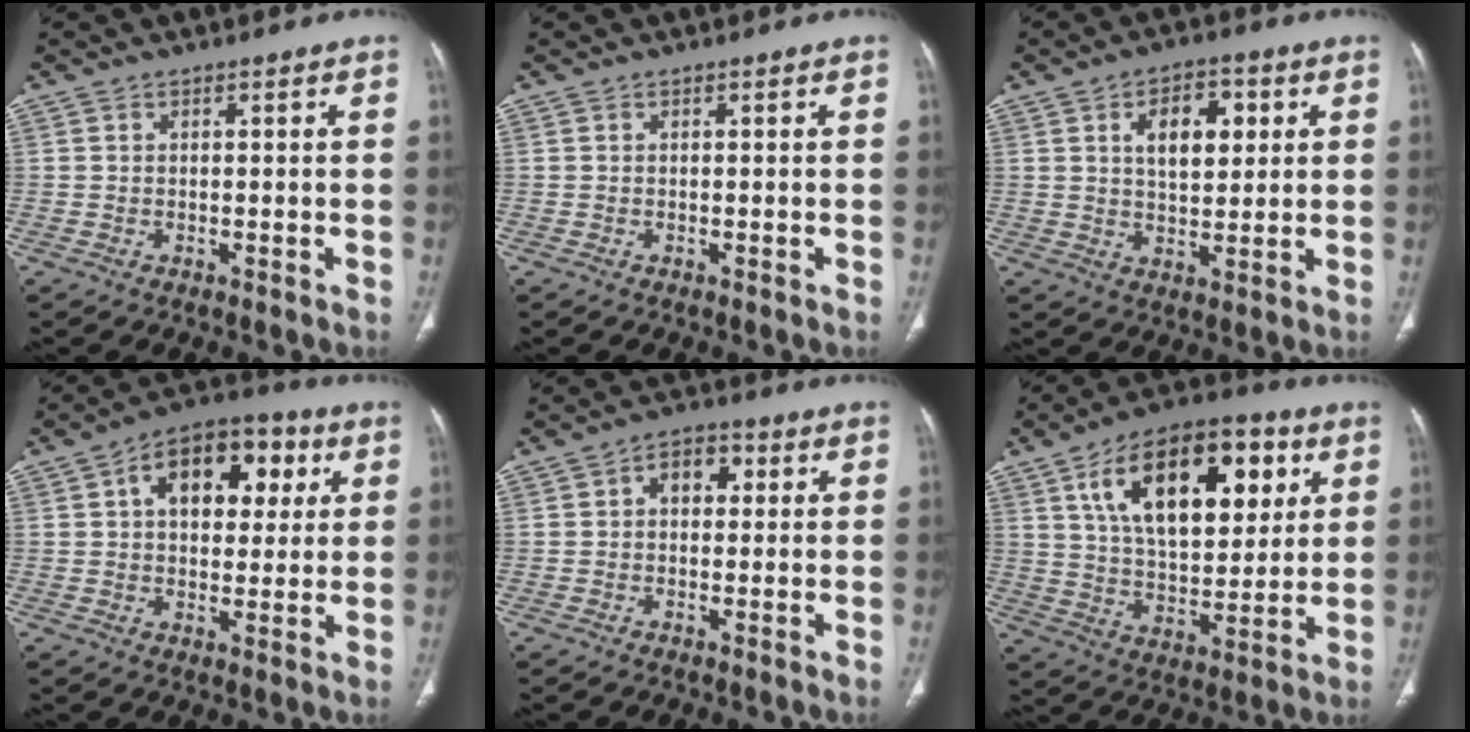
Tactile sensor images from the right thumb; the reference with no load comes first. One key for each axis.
{"total": 0.0}
{"total": 9.4, "fx": 3.0, "fy": 5.3, "fz": 7.2, "tx": -0.083, "ty": -0.007, "tz": 0.048}
{"total": 15.2, "fx": 4.6, "fy": 9.5, "fz": 11.0, "tx": -0.126, "ty": 0.013, "tz": 0.065}
{"total": 5.5, "fx": 1.1, "fy": 3.8, "fz": 3.8, "tx": -0.037, "ty": 0.014, "tz": 0.010}
{"total": 23.6, "fx": 8.7, "fy": 12.4, "fz": 18.2, "tx": -0.255, "ty": -0.014, "tz": 0.143}